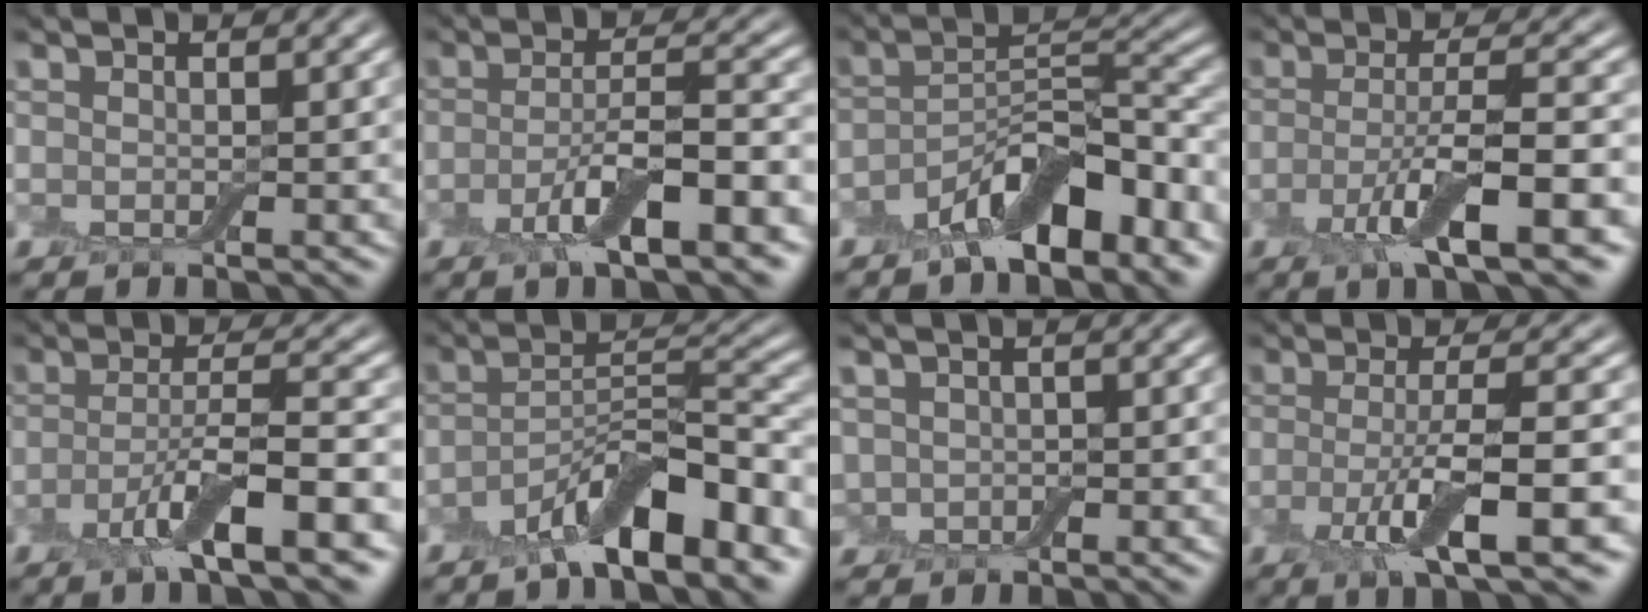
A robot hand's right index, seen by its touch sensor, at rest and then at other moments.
{"total": 6.1, "force": [-2.7, 1.4, 5.3], "torque": [-0.098, 0.003, -0.051]}
{"total": 7.7, "force": [-4.6, 3.0, 5.4], "torque": [-0.085, 0.010, -0.084]}
{"total": 6.8, "force": [-2.6, 1.2, 6.1], "torque": [-0.114, 0.000, -0.052]}
{"total": 6.4, "force": [-2.9, 1.0, 5.5], "torque": [-0.100, 0.002, -0.058]}
{"total": 8.2, "force": [-4.9, 2.6, 6.1], "torque": [-0.100, 0.011, -0.083]}
{"total": 1.8, "force": [0.0, 1.6, 0.8], "torque": [-0.016, -0.003, -0.002]}
{"total": 6.6, "force": [-2.0, 1.3, 6.2], "torque": [-0.112, -0.006, -0.039]}